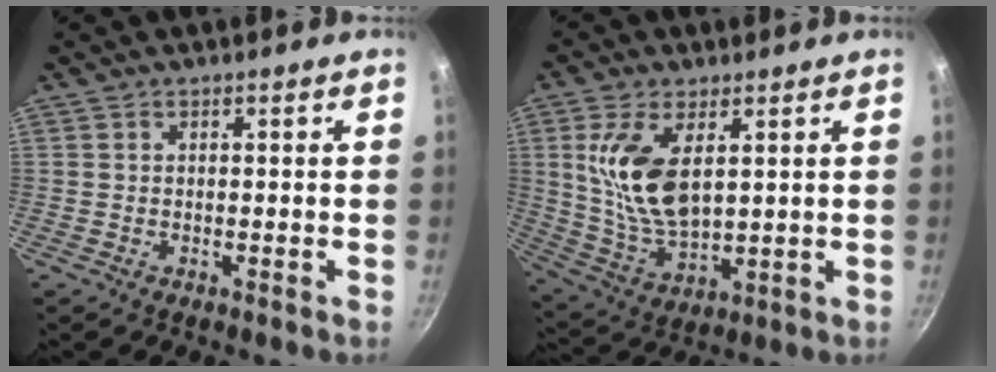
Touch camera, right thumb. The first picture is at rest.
{"total": 13.6, "force": [3.7, 7.1, 11.1], "torque": [-0.211, -0.026, 0.082]}